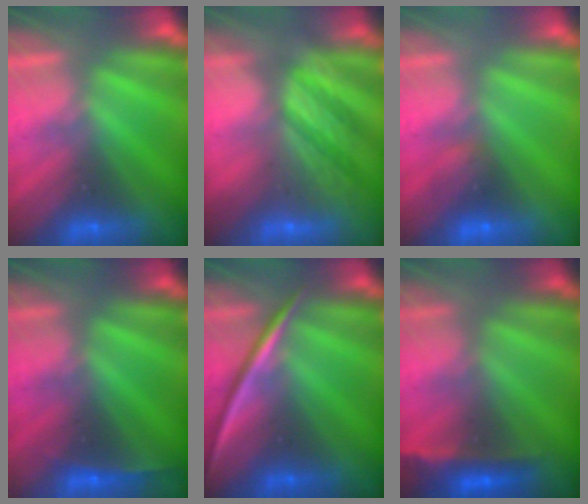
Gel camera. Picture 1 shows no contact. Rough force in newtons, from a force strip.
{"total": 8.0}
{"total": 1.2}
{"total": 1.6}
{"total": 2.2}
{"total": 2.4}